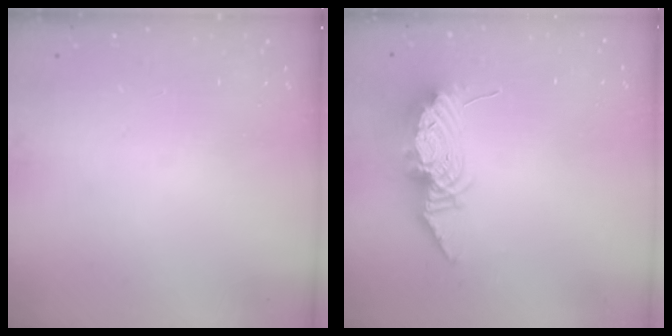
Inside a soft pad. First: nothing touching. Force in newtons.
{"total": 11.8, "press": 11.7, "slide": 1.1}